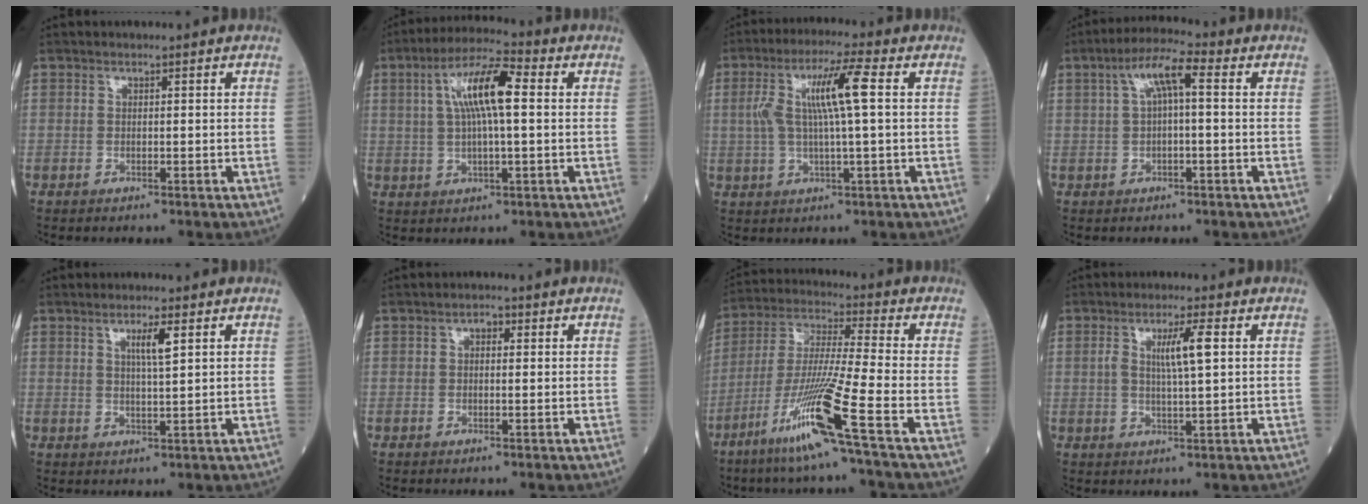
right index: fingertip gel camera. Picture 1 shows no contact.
{"total": 10.0, "force": [2.0, 1.6, 9.7], "torque": [-0.184, 0.021, 0.034]}
{"total": 8.9, "force": [1.4, 0.2, 8.8], "torque": [-0.173, 0.014, 0.025]}
{"total": 6.4, "force": [1.4, 1.1, 6.1], "torque": [-0.115, 0.031, 0.023]}
{"total": 3.5, "force": [1.5, 0.0, 3.1], "torque": [-0.056, -0.003, 0.024]}
{"total": 1.5, "force": [0.4, 0.8, 1.2], "torque": [-0.018, 0.007, 0.004]}
{"total": 14.3, "force": [-7.5, -2.1, 12.0], "torque": [-0.241, -0.033, -0.149]}
{"total": 5.2, "force": [1.2, 0.1, 5.1], "torque": [-0.096, 0.002, 0.021]}